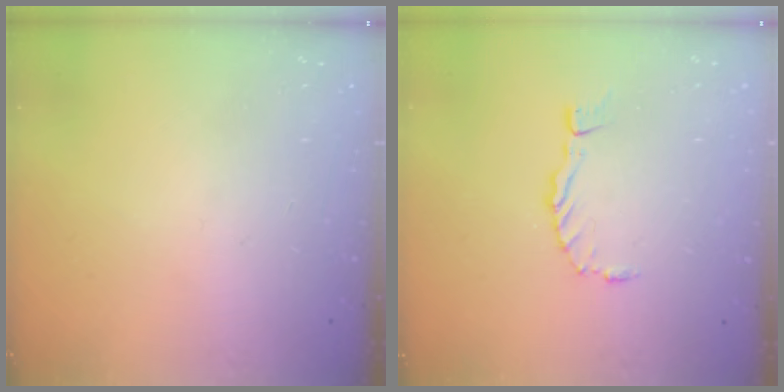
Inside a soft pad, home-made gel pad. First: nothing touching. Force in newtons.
{"total": 0.0}